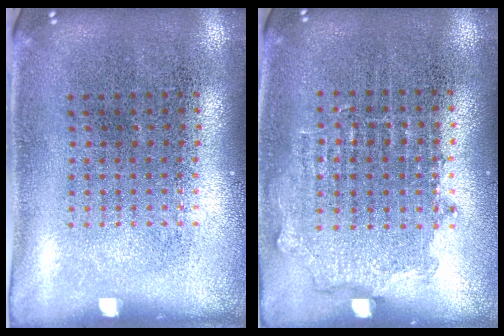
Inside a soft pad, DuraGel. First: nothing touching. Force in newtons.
{"total": 0.8, "press": 0.8, "slide": 0.3}